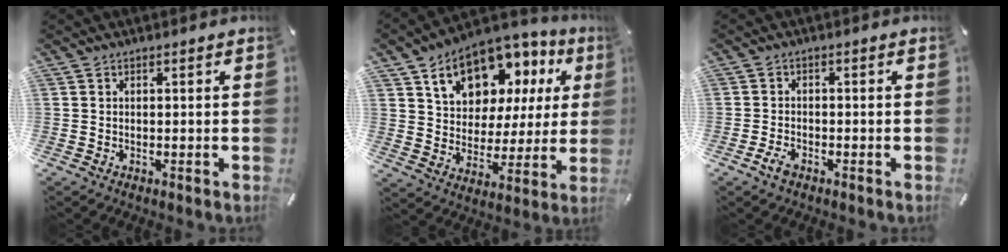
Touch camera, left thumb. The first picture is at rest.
{"total": 14.3, "force": [8.4, 9.8, 6.1], "torque": [-0.112, -0.047, 0.152]}
{"total": 2.6, "force": [-1.6, 1.3, 1.6], "torque": [-0.042, 0.001, -0.035]}